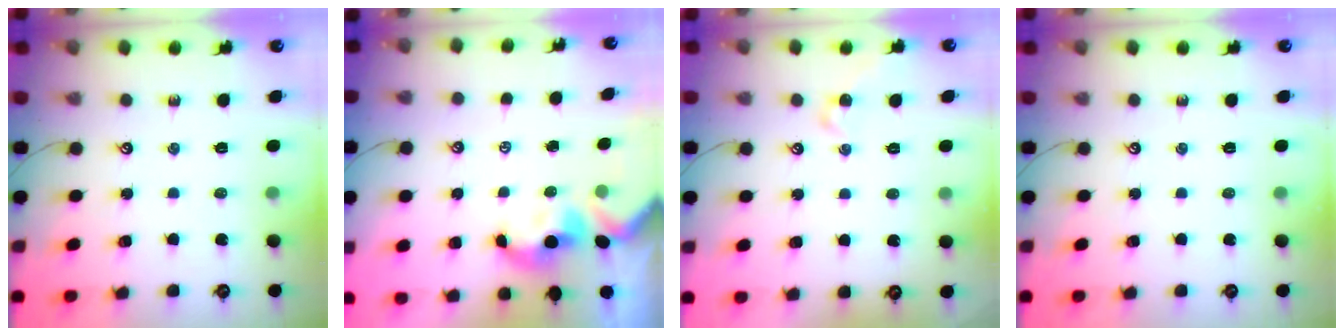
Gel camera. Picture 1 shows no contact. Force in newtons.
{"total": 0.5, "press": 0.4, "slide": 0.4}
{"total": 2.1, "press": 2.0, "slide": 0.6}
{"total": 0.0}